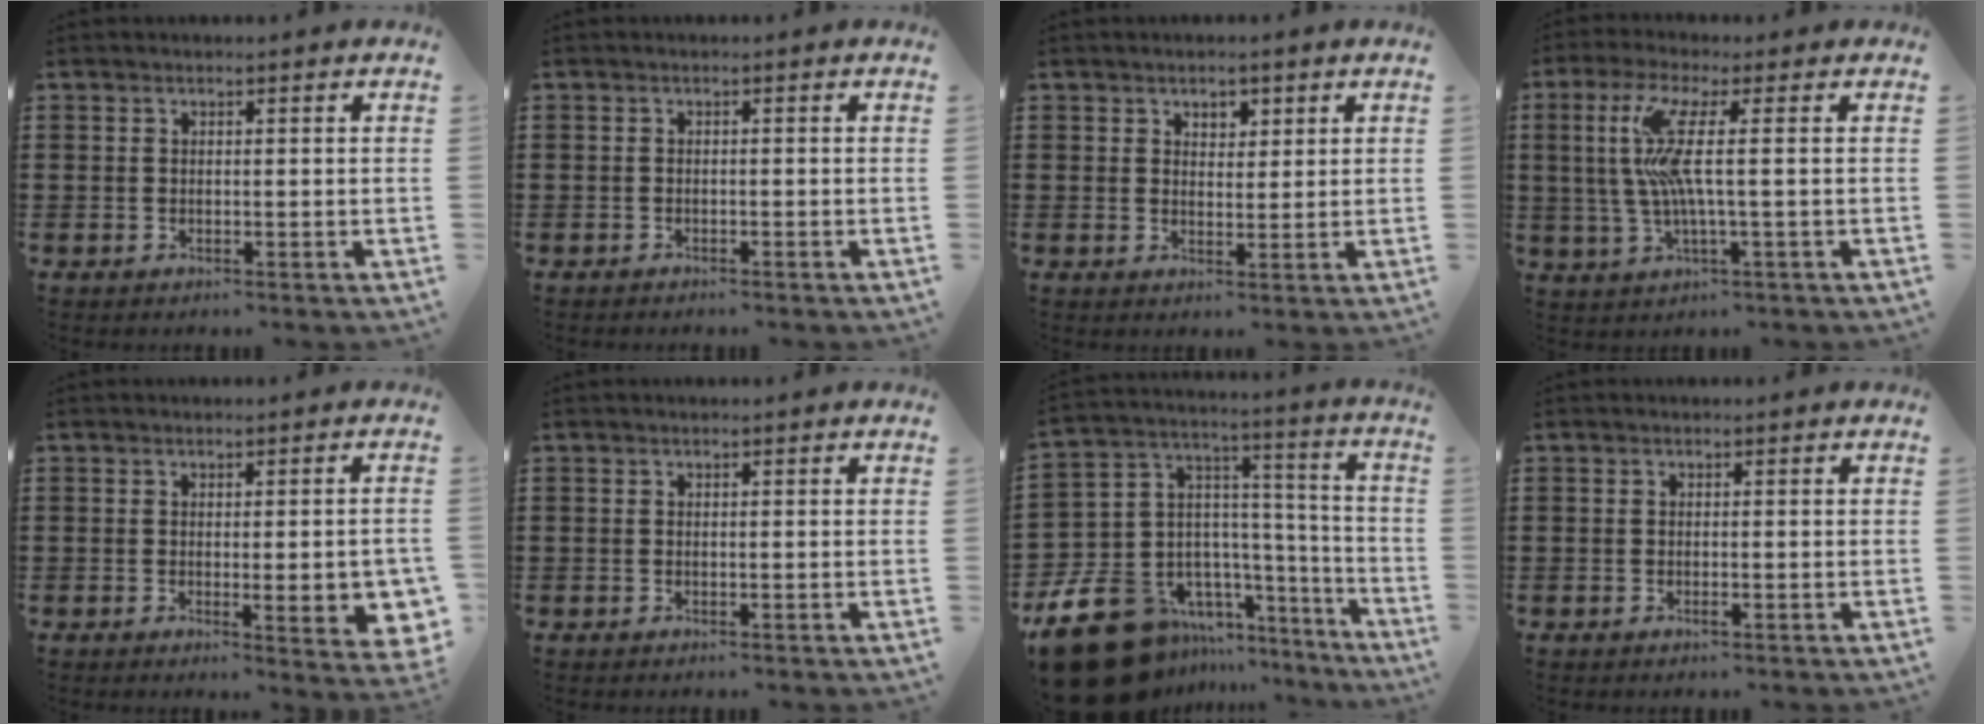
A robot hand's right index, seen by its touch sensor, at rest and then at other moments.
{"total": 0.6, "force": [-0.6, 0.1, 0.0], "torque": [-0.001, 0.001, -0.013]}
{"total": 2.2, "force": [1.5, 1.5, 0.7], "torque": [-0.019, 0.009, 0.027]}
{"total": 8.5, "force": [0.8, 0.5, 8.5], "torque": [-0.194, -0.019, -0.001]}
{"total": 5.7, "force": [-0.6, 1.2, 5.6], "torque": [-0.084, -0.011, -0.005]}
{"total": 0.0}
{"total": 16.4, "force": [-10.4, 10.9, 6.3], "torque": [-0.148, 0.021, -0.163]}
{"total": 0.7, "force": [-0.3, 0.0, 0.6], "torque": [-0.012, -0.004, -0.005]}